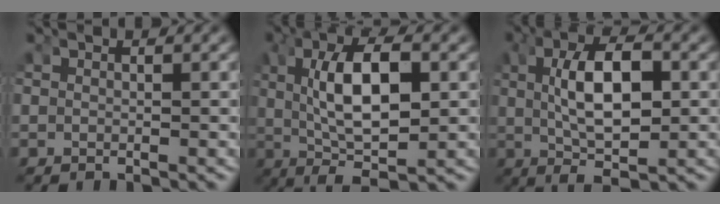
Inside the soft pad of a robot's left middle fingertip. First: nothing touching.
{"total": 8.1, "force": [0.1, 2.7, 7.6], "torque": [-0.137, -0.017, 0.016]}
{"total": 7.2, "force": [0.0, 2.2, 6.9], "torque": [-0.117, -0.014, 0.011]}